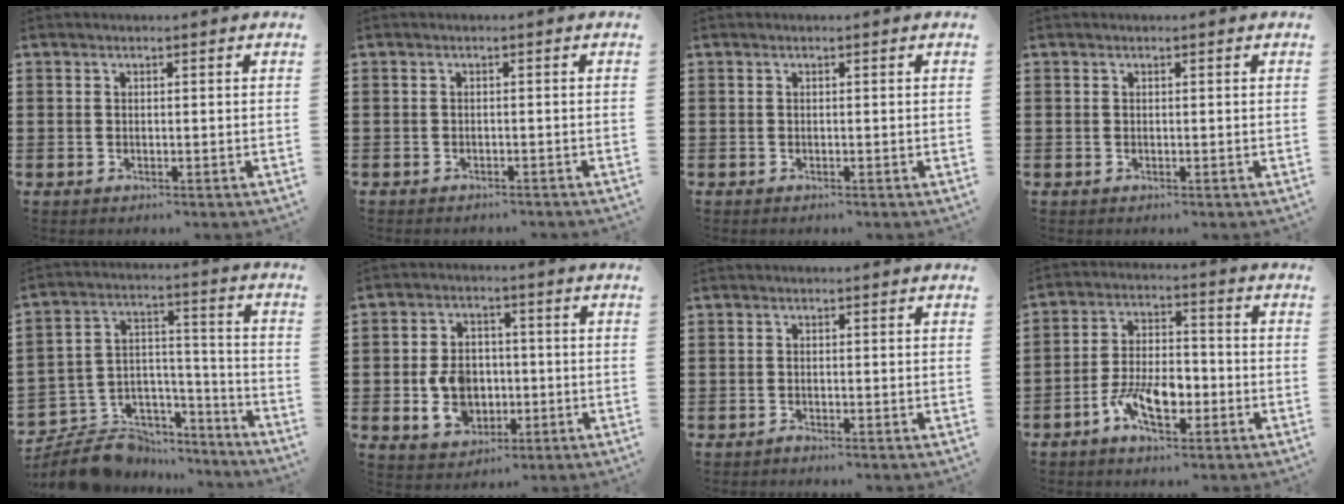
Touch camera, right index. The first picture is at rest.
{"total": 0.8, "force": [-0.8, 0.2, 0.0], "torque": [-0.004, 0.001, -0.017]}
{"total": 0.0}
{"total": 0.0}
{"total": 7.6, "force": [-6.1, 4.5, 0.6], "torque": [-0.025, 0.005, -0.112]}
{"total": 7.5, "force": [-1.2, 5.7, 4.8], "torque": [-0.107, 0.004, -0.024]}
{"total": 0.5, "force": [-0.5, 0.0, 0.1], "torque": [-0.004, -0.001, -0.011]}
{"total": 8.4, "force": [-3.9, 3.9, 6.4], "torque": [-0.135, 0.003, -0.075]}